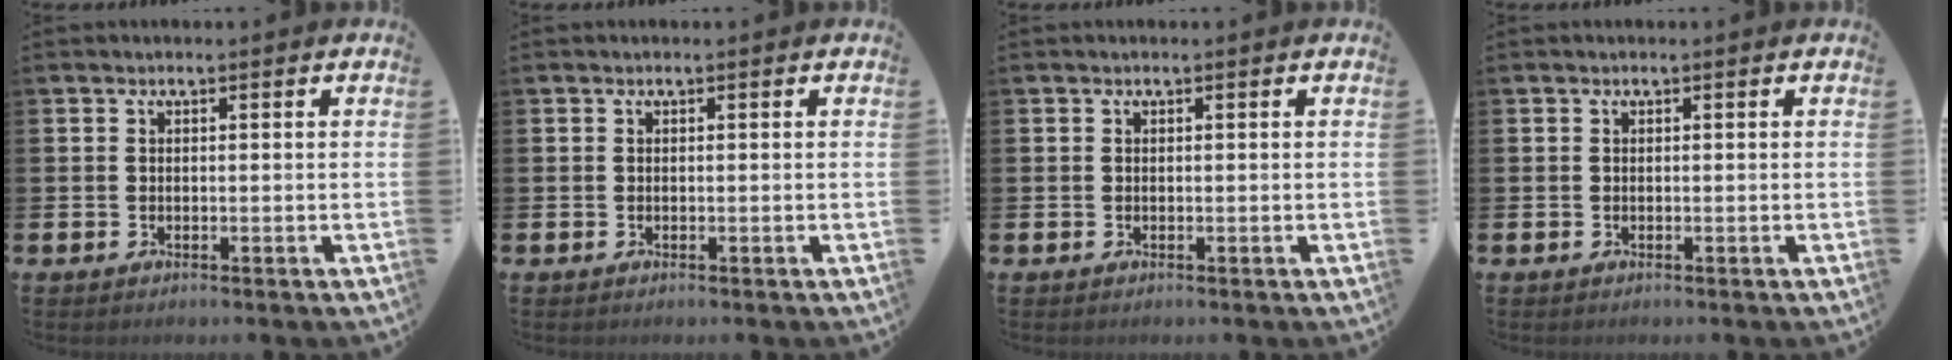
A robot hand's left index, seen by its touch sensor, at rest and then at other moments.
{"total": 0.0}
{"total": 0.0}
{"total": 0.0}